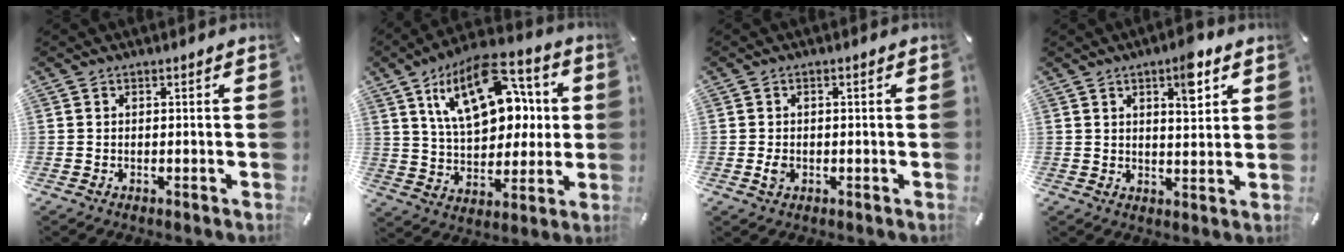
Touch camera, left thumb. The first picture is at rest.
{"total": 20.6, "force": [8.3, 12.4, 14.2], "torque": [-0.240, -0.028, 0.144]}
{"total": 2.1, "force": [-0.4, 1.4, 1.5], "torque": [-0.034, 0.000, -0.010]}
{"total": 7.3, "force": [4.0, 2.8, 5.4], "torque": [-0.067, -0.019, 0.061]}